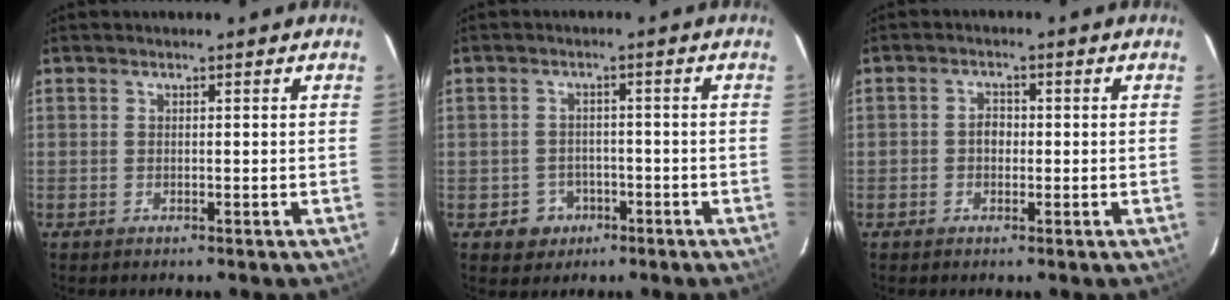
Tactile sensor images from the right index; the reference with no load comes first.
{"total": 4.7, "force": [-2.0, 4.2, 0.4], "torque": [-0.021, 0.016, -0.021]}
{"total": 2.2, "force": [-0.4, 1.9, 1.2], "torque": [-0.019, 0.007, -0.008]}